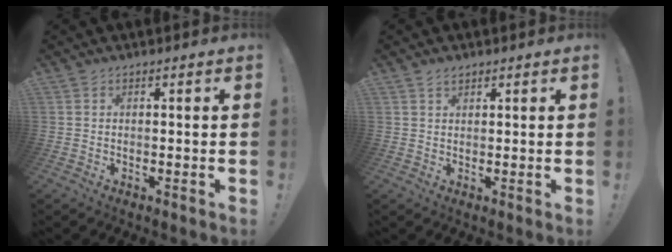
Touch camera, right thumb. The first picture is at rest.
{"total": 1.7, "force": [1.4, 0.8, 0.7], "torque": [-0.006, -0.006, 0.024]}